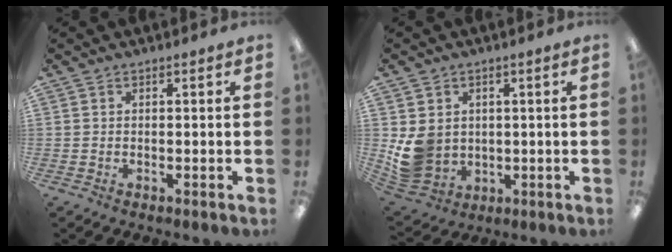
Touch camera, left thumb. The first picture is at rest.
{"total": 8.6, "force": [0.5, 7.9, 3.4], "torque": [-0.084, 0.002, 0.018]}